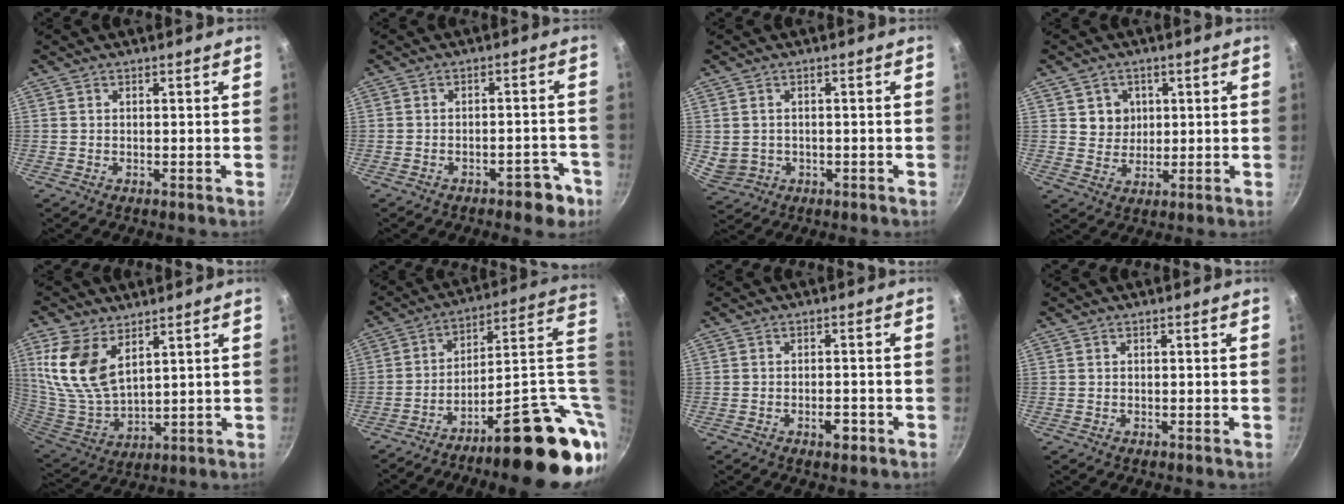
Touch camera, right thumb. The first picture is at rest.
{"total": 5.5, "force": [-3.4, 2.7, 3.4], "torque": [-0.018, 0.035, -0.029]}
{"total": 3.8, "force": [-0.2, 3.4, 1.9], "torque": [-0.031, 0.004, 0.014]}
{"total": 5.1, "force": [1.5, 4.6, 1.4], "torque": [0.003, -0.005, 0.028]}
{"total": 14.2, "force": [6.5, 7.8, 10.0], "torque": [-0.199, -0.038, 0.141]}
{"total": 26.9, "force": [-7.1, 9.3, 24.3], "torque": [-0.288, 0.040, -0.103]}
{"total": 3.1, "force": [-1.6, 1.4, 2.2], "torque": [-0.024, 0.012, -0.022]}
{"total": 0.0}